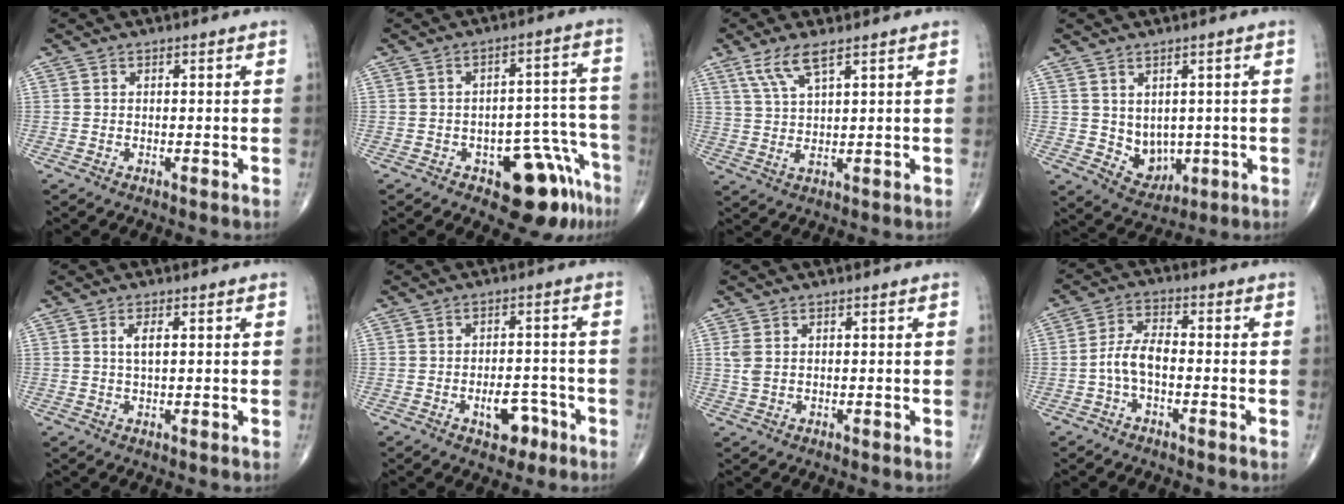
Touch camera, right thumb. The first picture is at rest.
{"total": 11.7, "force": [-6.9, 5.4, 7.7], "torque": [-0.046, 0.061, -0.086]}
{"total": 6.1, "force": [3.6, 1.2, 4.7], "torque": [-0.103, -0.010, 0.080]}
{"total": 6.0, "force": [0.3, 4.8, 3.6], "torque": [-0.029, -0.015, 0.026]}
{"total": 2.5, "force": [0.7, 0.8, 2.3], "torque": [-0.043, -0.001, 0.014]}
{"total": 5.8, "force": [-2.9, 3.3, 3.8], "torque": [-0.033, 0.025, -0.038]}
{"total": 2.4, "force": [0.5, 1.5, 1.7], "torque": [-0.045, 0.005, 0.016]}
{"total": 5.6, "force": [-1.5, 2.7, 4.7], "torque": [-0.090, 0.024, -0.036]}